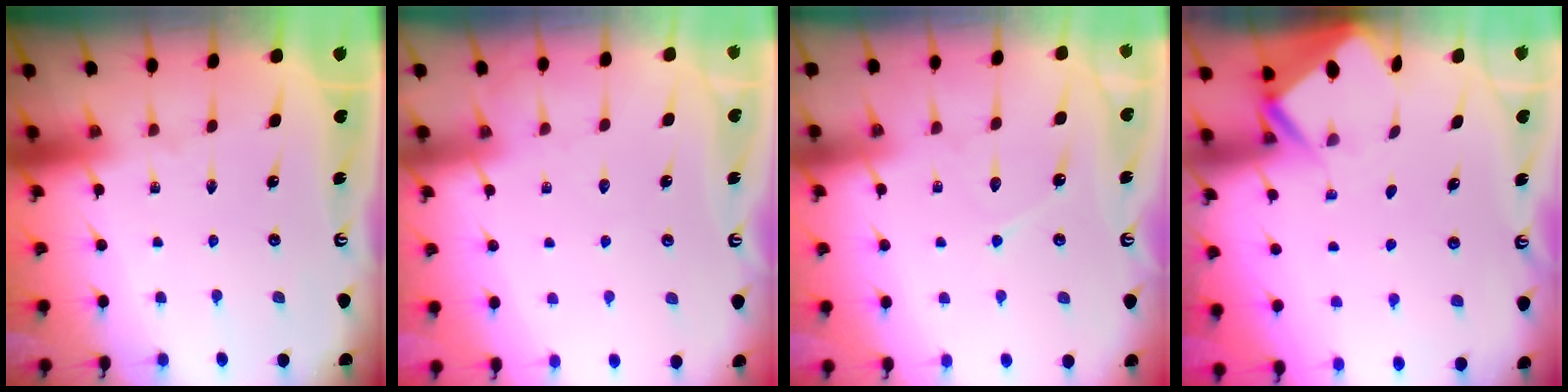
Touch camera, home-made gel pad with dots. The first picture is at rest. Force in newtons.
{"total": 4.9, "press": 4.8, "slide": 0.6}
{"total": 5.3, "press": 5.2, "slide": 0.6}
{"total": 2.6, "press": 2.6, "slide": 0.1}